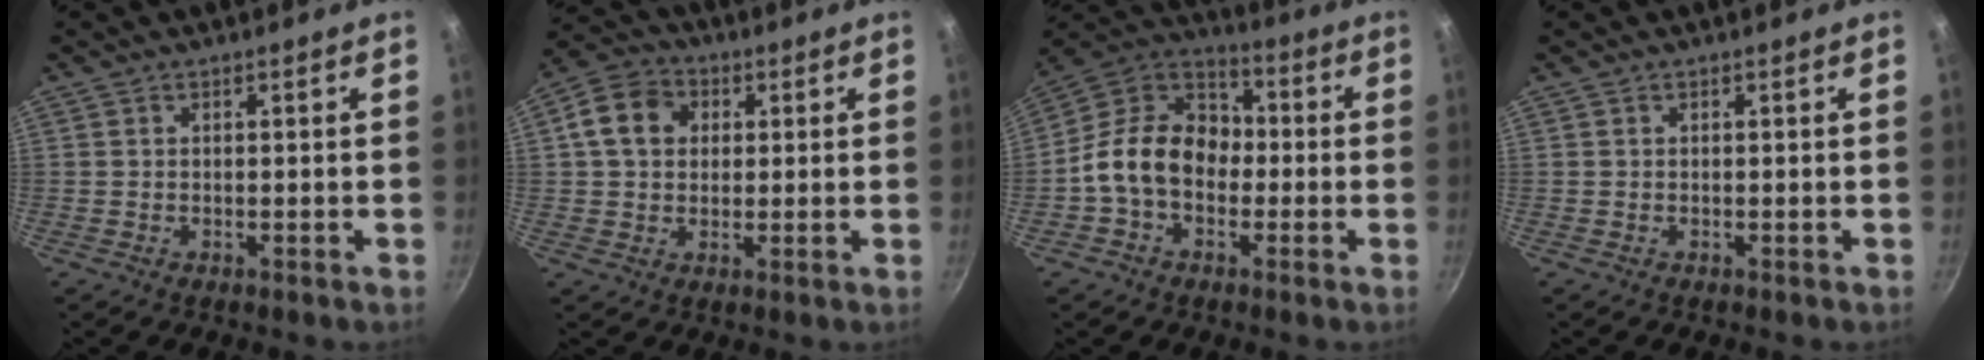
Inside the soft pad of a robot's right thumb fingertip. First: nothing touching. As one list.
[{"total": 9.4, "force": [2.0, 7.7, 5.1], "torque": [-0.065, 0.014, 0.020]}, {"total": 14.4, "force": [-2.2, 10.8, 9.3], "torque": [-0.113, 0.043, -0.062]}, {"total": 0.0}]